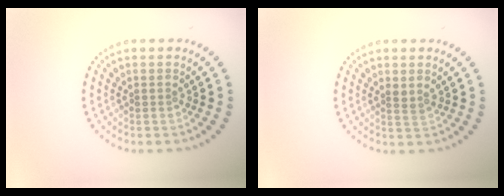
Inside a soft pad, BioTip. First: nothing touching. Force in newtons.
{"total": 1.1, "press": 0.9, "slide": 0.7}